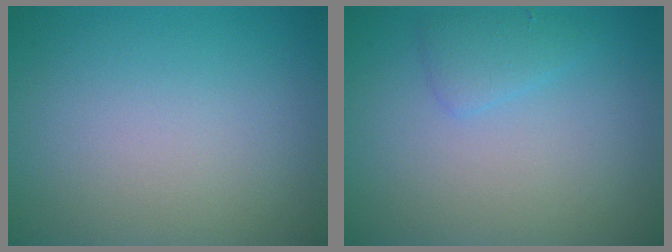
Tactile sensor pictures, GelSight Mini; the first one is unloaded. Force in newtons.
{"total": 1.6, "press": 1.6, "slide": 0.1}